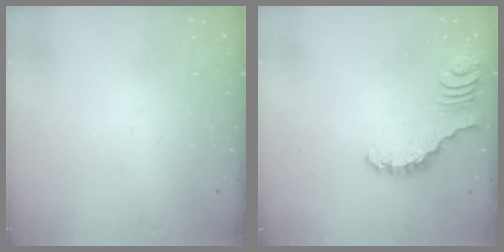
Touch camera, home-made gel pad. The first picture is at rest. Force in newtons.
{"total": 2.9, "press": 2.9, "slide": 0.3}